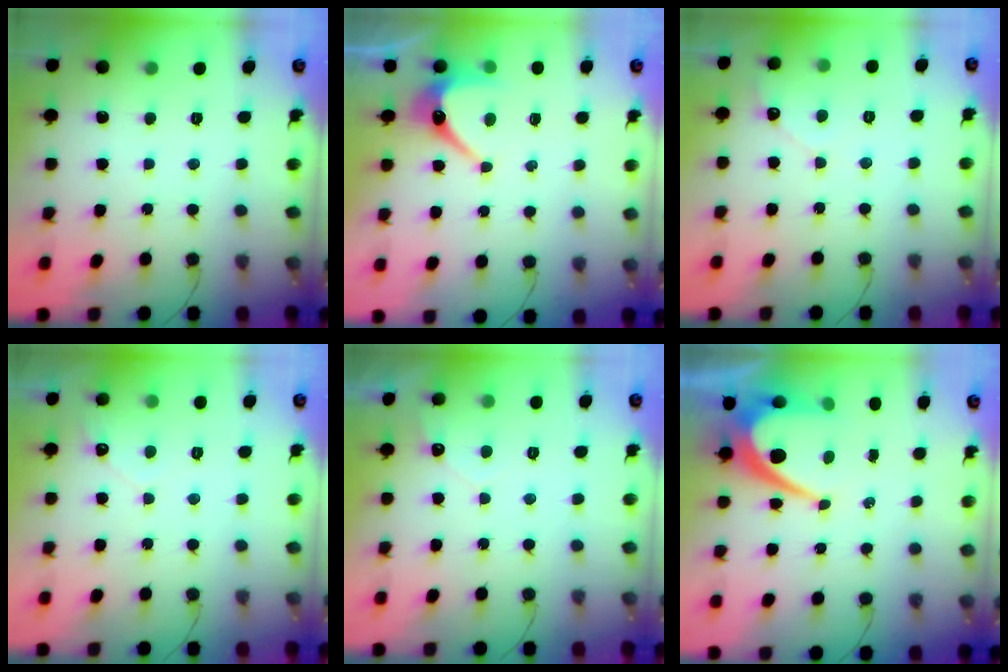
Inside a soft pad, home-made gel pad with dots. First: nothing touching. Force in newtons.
{"total": 6.2, "press": 6.2, "slide": 0.4}
{"total": 3.1, "press": 3.1, "slide": 0.3}
{"total": 2.8, "press": 2.8, "slide": 0.2}
{"total": 3.1, "press": 3.1, "slide": 0.1}
{"total": 11.5, "press": 11.4, "slide": 0.9}